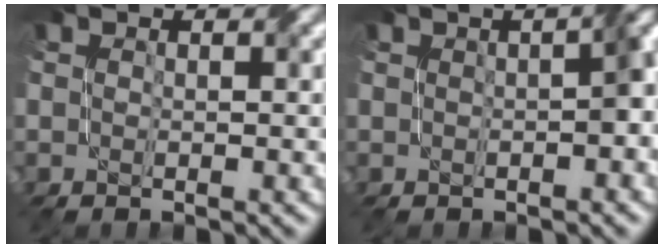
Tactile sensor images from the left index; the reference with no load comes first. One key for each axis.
{"total": 4.0, "fx": 0.1, "fy": 1.1, "fz": 3.8, "tx": -0.041, "ty": 0.015, "tz": 0.007}